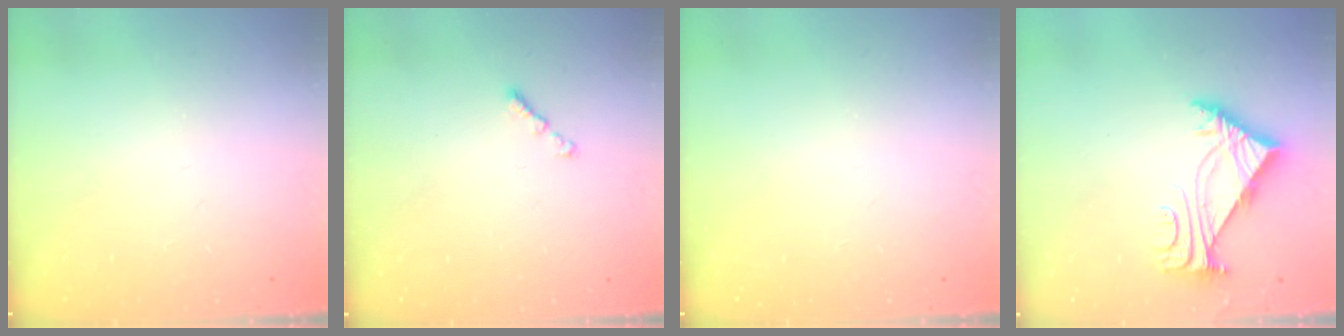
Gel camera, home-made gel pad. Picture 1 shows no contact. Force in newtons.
{"total": 1.1, "press": 1.0, "slide": 0.4}
{"total": 0.0}
{"total": 5.0, "press": 4.9, "slide": 1.0}